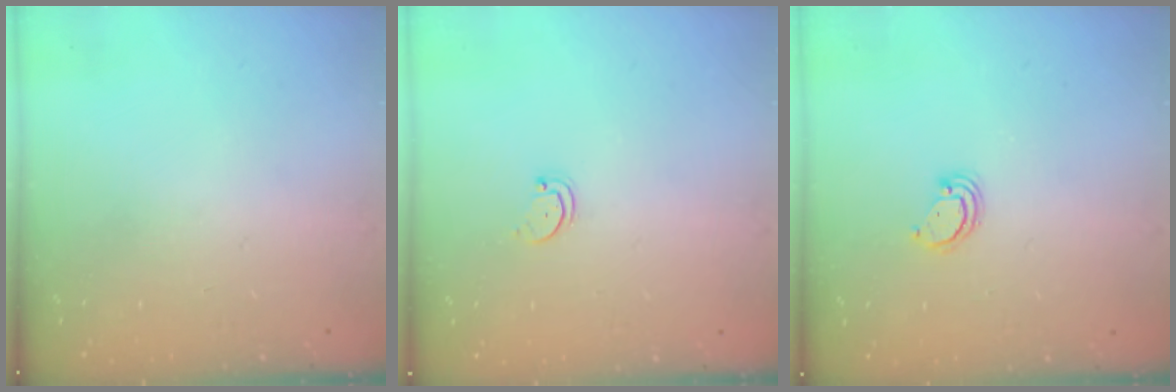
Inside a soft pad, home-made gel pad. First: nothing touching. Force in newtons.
{"total": 1.6, "press": 1.6, "slide": 0.4}
{"total": 2.8, "press": 2.8, "slide": 0.2}